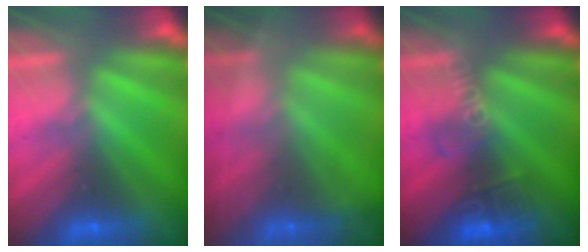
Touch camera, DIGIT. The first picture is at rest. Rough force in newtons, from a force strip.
{"total": 7.6}
{"total": 2.8}